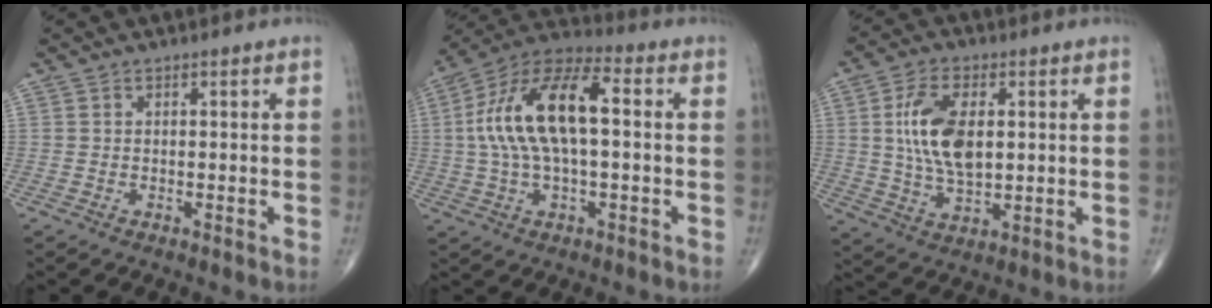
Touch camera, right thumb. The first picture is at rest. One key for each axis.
{"total": 17.3, "fx": 1.4, "fy": 7.6, "fz": 15.5, "tx": -0.304, "ty": 0.041, "tz": 0.020}
{"total": 12.1, "fx": 2.0, "fy": 6.4, "fz": 10.1, "tx": -0.189, "ty": -0.006, "tz": 0.040}